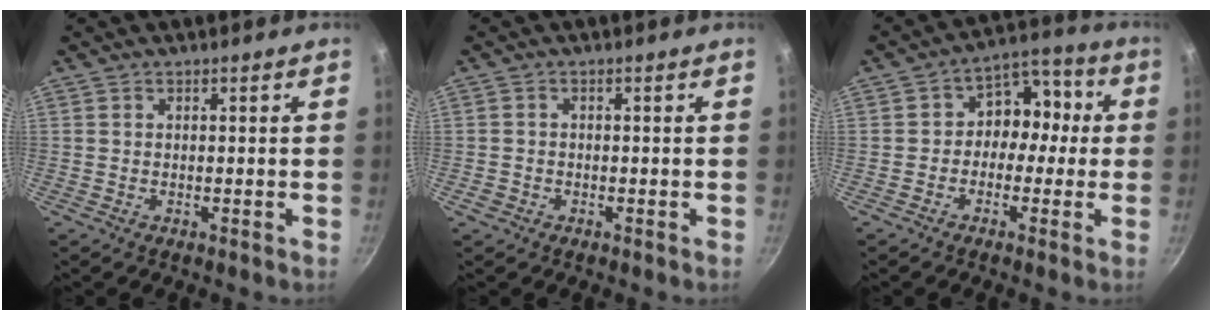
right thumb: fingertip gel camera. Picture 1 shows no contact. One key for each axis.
{"total": 1.6, "fx": -0.8, "fy": 1.3, "fz": 0.5, "tx": -0.008, "ty": 0.004, "tz": -0.012}
{"total": 9.1, "fx": -0.5, "fy": 7.3, "fz": 5.4, "tx": -0.019, "ty": 0.038, "tz": -0.030}